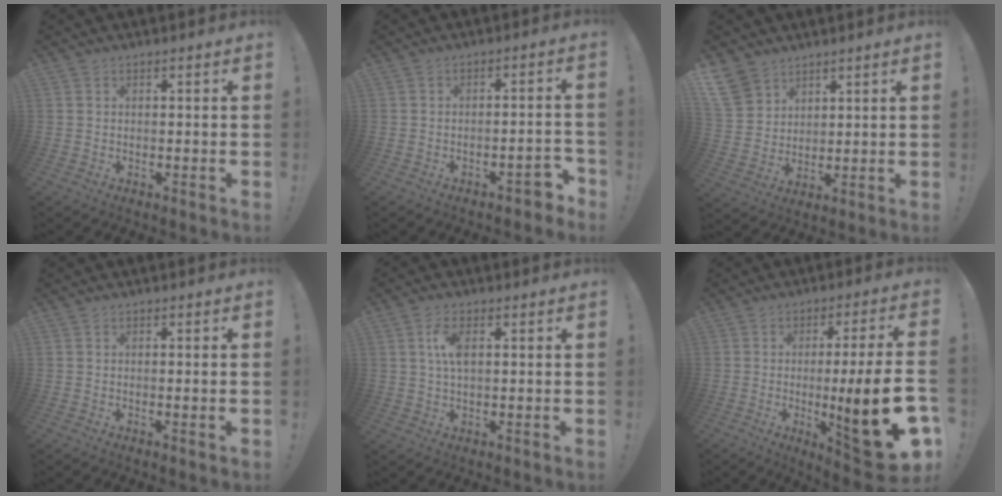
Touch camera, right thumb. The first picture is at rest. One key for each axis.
{"total": 4.9, "fx": -2.9, "fy": 1.9, "fz": 3.4, "tx": -0.038, "ty": 0.012, "tz": -0.048}
{"total": 9.3, "fx": 6.3, "fy": 6.4, "fz": 2.7, "tx": -0.050, "ty": -0.042, "tz": 0.128}
{"total": 1.3, "fx": -0.1, "fy": -0.4, "fz": 1.2, "tx": -0.024, "ty": -0.001, "tz": -0.002}
{"total": 5.8, "fx": 1.3, "fy": 2.5, "fz": 5.1, "tx": -0.092, "ty": -0.001, "tz": 0.018}
{"total": 20.7, "fx": -4.7, "fy": 2.2, "fz": 20.1, "tx": -0.312, "ty": 0.004, "tz": -0.069}